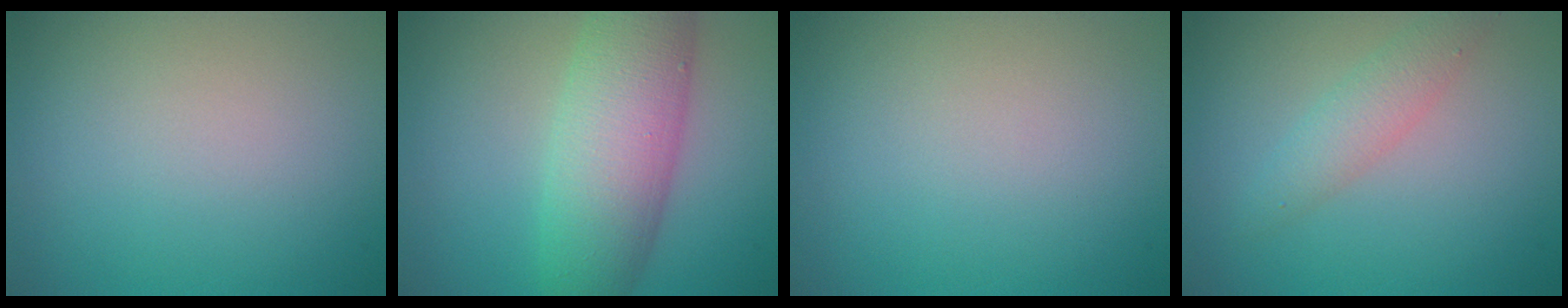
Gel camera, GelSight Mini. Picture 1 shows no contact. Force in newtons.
{"total": 7.9, "press": 7.9, "slide": 0.2}
{"total": 0.0}
{"total": 2.3, "press": 2.3, "slide": 0.1}